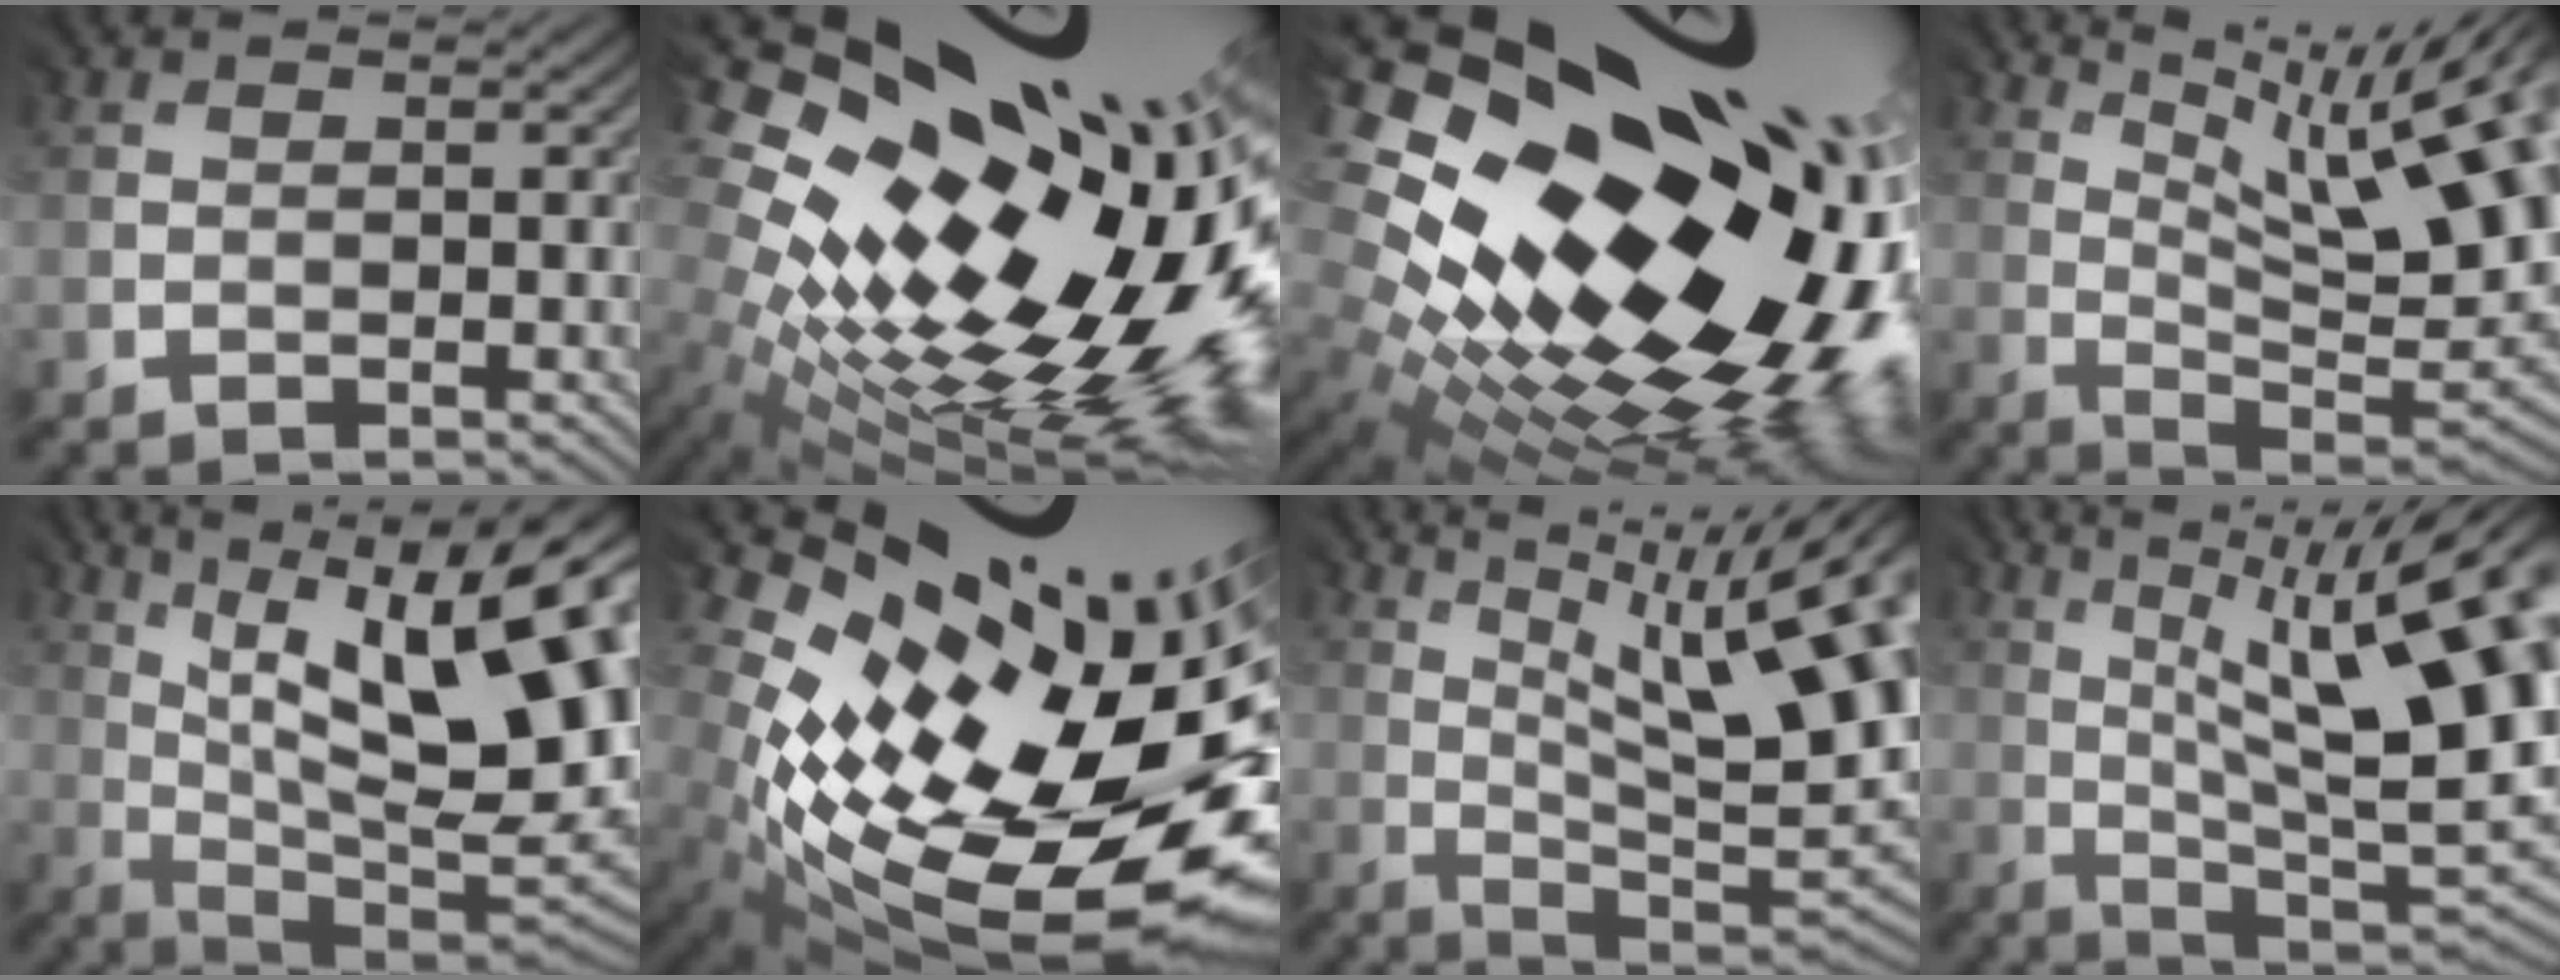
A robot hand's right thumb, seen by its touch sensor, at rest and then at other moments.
{"total": 19.0, "force": [1.1, 10.2, 16.0], "torque": [-0.263, -0.018, 0.019]}
{"total": 20.9, "force": [2.4, 13.2, 16.1], "torque": [-0.306, -0.009, 0.030]}
{"total": 15.4, "force": [6.2, 4.0, 13.6], "torque": [-0.170, 0.018, 0.102]}
{"total": 17.6, "force": [4.7, 6.9, 15.5], "torque": [-0.215, 0.026, 0.071]}
{"total": 17.9, "force": [1.0, 10.2, 14.7], "torque": [-0.237, -0.033, 0.045]}
{"total": 16.0, "force": [5.1, 5.1, 14.3], "torque": [-0.186, 0.027, 0.083]}
{"total": 17.6, "force": [3.7, 5.3, 16.3], "torque": [-0.209, 0.019, 0.053]}